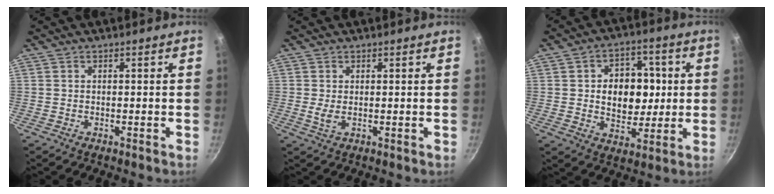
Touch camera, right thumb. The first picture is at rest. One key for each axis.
{"total": 1.9, "fx": 0.4, "fy": 0.9, "fz": 1.6, "tx": -0.033, "ty": -0.005, "tz": 0.011}
{"total": 12.7, "fx": 1.0, "fy": 9.5, "fz": 8.5, "tx": -0.077, "ty": 0.002, "tz": 0.017}